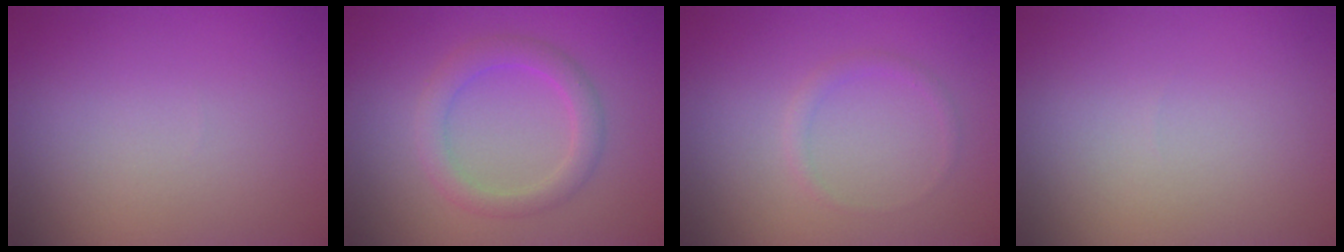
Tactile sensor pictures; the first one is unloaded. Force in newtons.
{"total": 2.9, "press": 2.9, "slide": 0.2}
{"total": 0.9, "press": 0.9, "slide": 0.1}
{"total": 0.0}